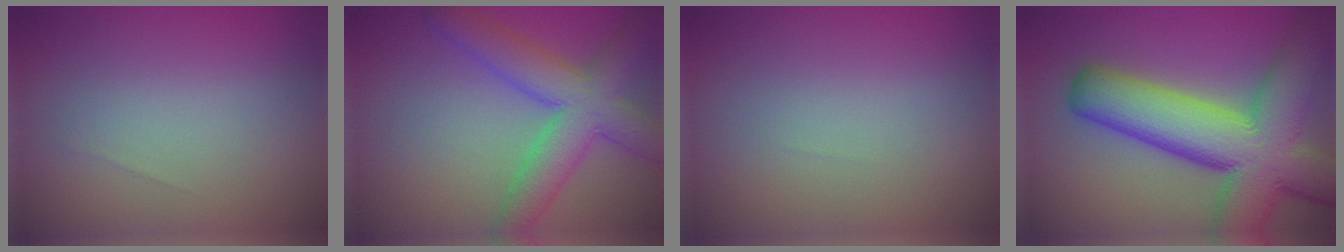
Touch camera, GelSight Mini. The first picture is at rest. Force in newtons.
{"total": 7.4, "press": 7.4, "slide": 0.2}
{"total": 0.0}
{"total": 13.5, "press": 13.5, "slide": 0.6}